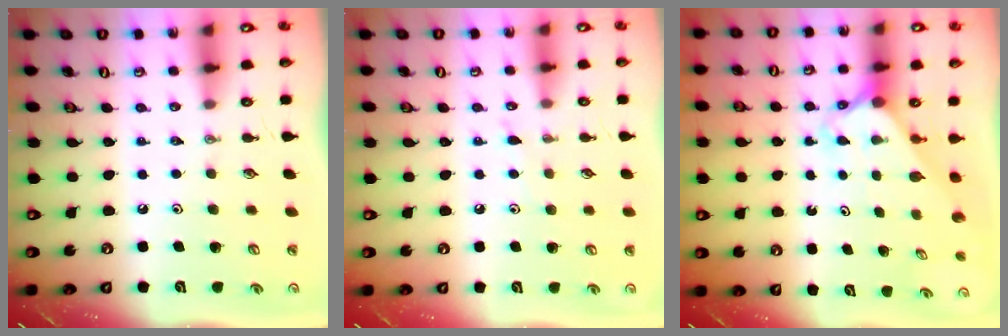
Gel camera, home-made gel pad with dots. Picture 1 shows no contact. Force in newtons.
{"total": 3.2, "press": 3.2, "slide": 0.4}
{"total": 2.3, "press": 2.3, "slide": 0.1}